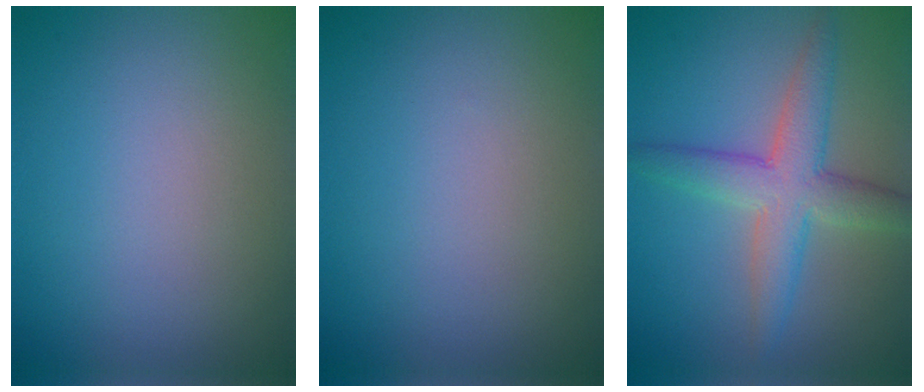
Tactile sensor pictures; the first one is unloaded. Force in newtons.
{"total": 0.0}
{"total": 5.2, "press": 5.2, "slide": 0.3}